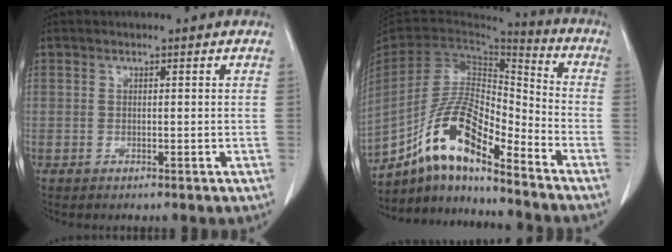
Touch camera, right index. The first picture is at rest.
{"total": 14.2, "force": [-10.0, 3.3, 9.6], "torque": [-0.186, 0.021, -0.181]}